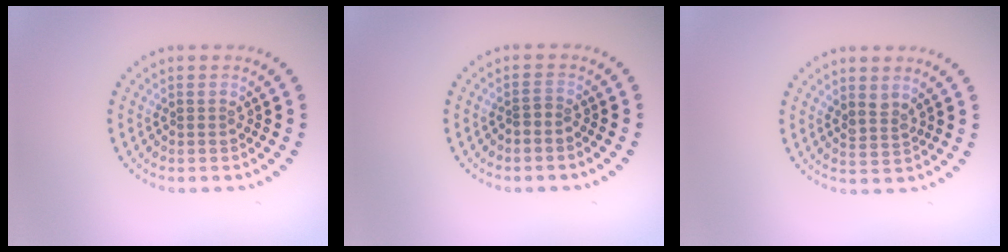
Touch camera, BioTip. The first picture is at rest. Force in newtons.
{"total": 0.7, "press": 0.4, "slide": 0.6}
{"total": 1.4, "press": 1.1, "slide": 0.9}